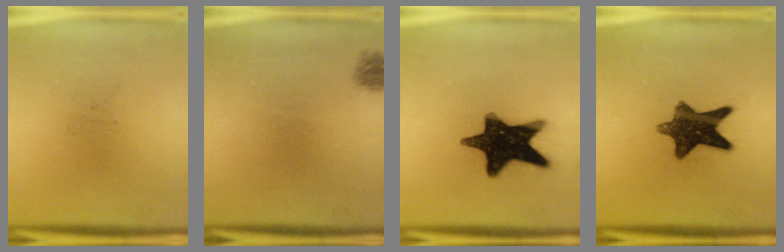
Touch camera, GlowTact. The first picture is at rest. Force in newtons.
{"total": 1.0}
{"total": 16.6}
{"total": 10.9}